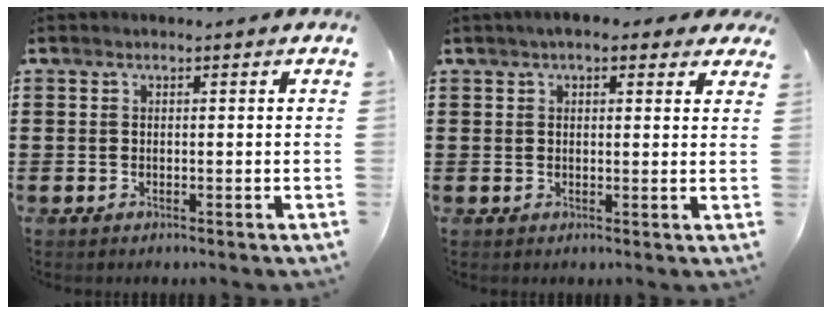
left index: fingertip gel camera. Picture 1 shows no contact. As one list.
[{"total": 3.4, "force": [2.6, 1.3, 1.8], "torque": [-0.045, 0.004, 0.046]}]